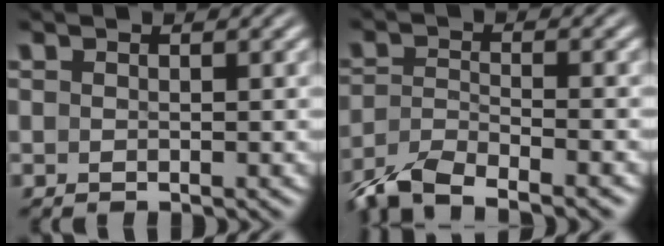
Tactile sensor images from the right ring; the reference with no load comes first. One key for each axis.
{"total": 7.0, "fx": -5.9, "fy": 2.4, "fz": 3.0, "tx": -0.059, "ty": -0.019, "tz": -0.088}